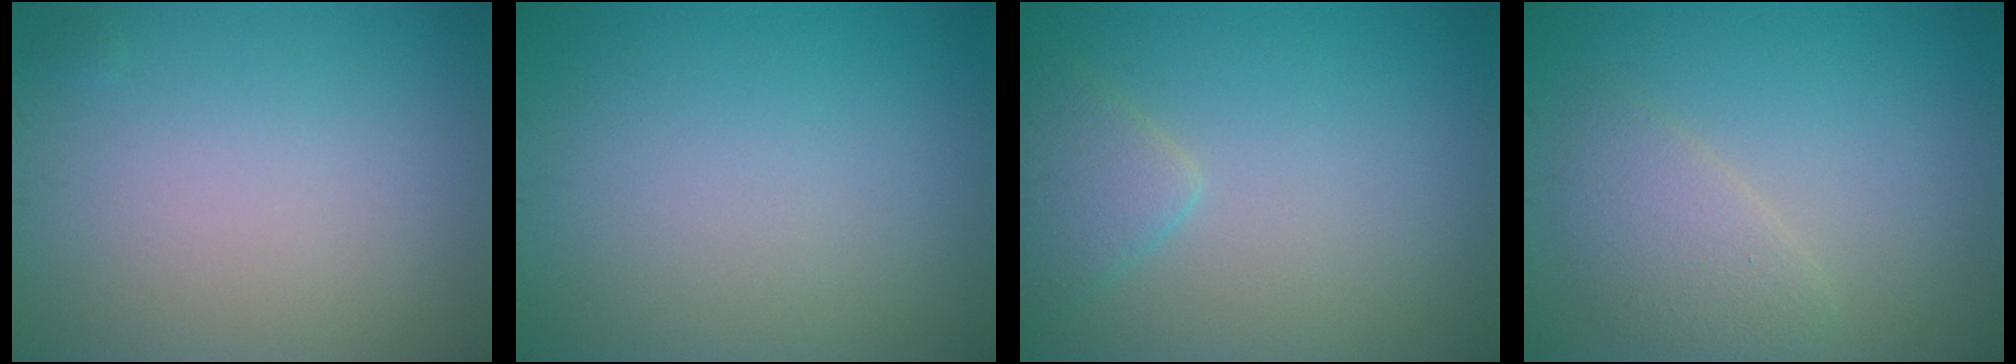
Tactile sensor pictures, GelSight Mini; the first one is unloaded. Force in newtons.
{"total": 0.0}
{"total": 2.4, "press": 2.4, "slide": 0.2}
{"total": 2.7, "press": 2.7, "slide": 0.2}